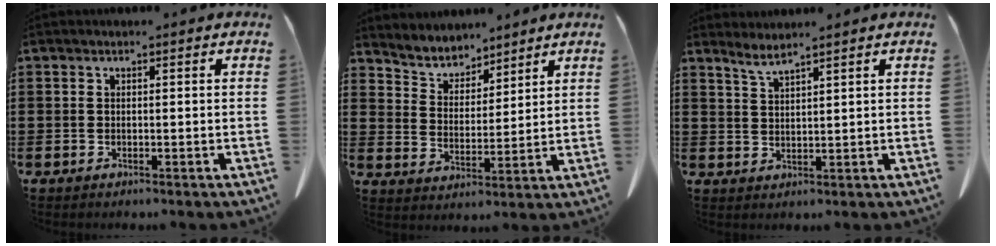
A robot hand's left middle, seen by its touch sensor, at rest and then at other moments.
{"total": 4.6, "force": [4.4, 1.4, 0.0], "torque": [-0.025, -0.028, 0.078]}
{"total": 2.7, "force": [2.3, -0.2, 1.3], "torque": [-0.032, -0.003, 0.044]}